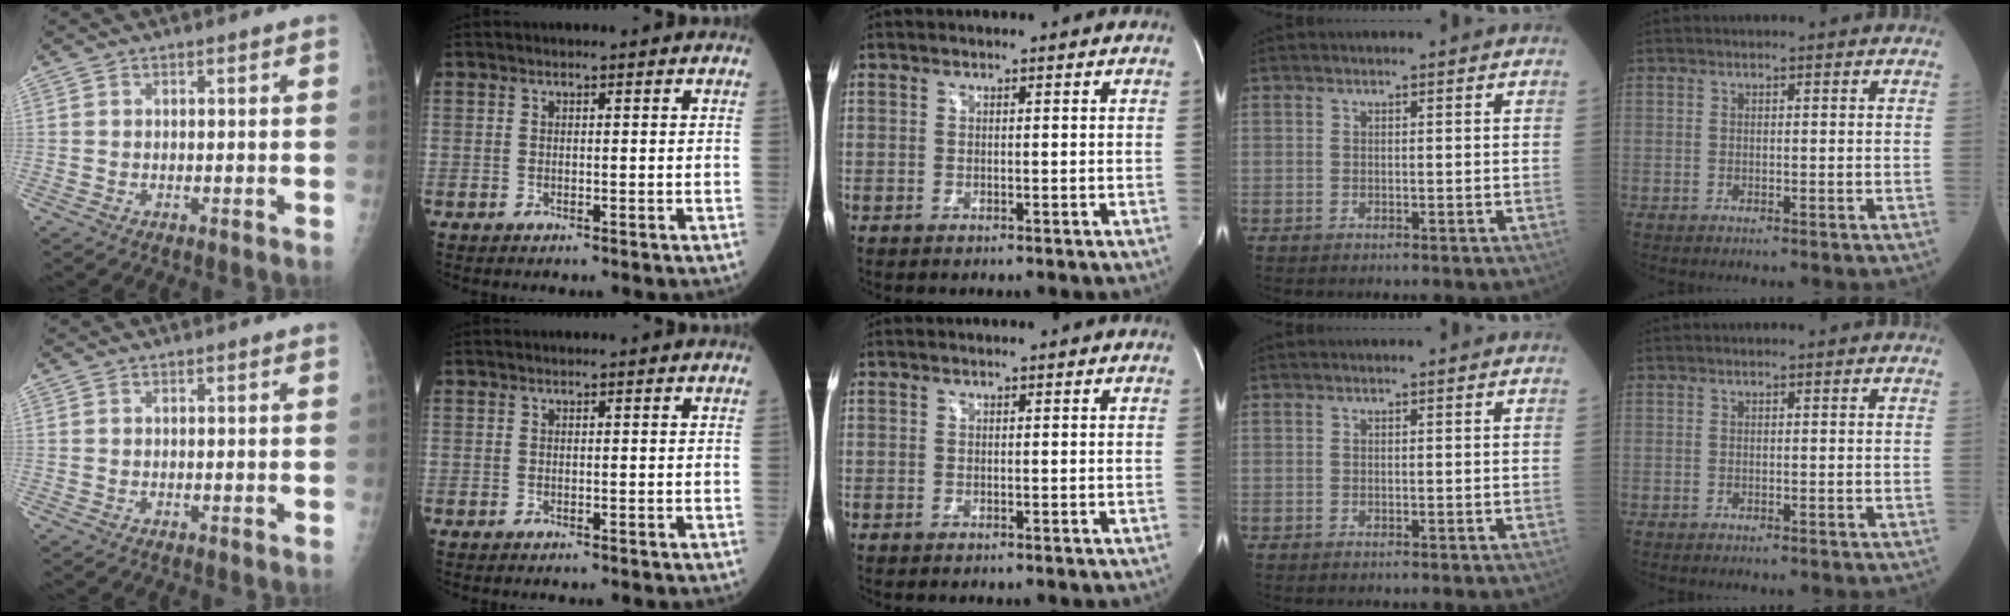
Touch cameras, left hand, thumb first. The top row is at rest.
{}